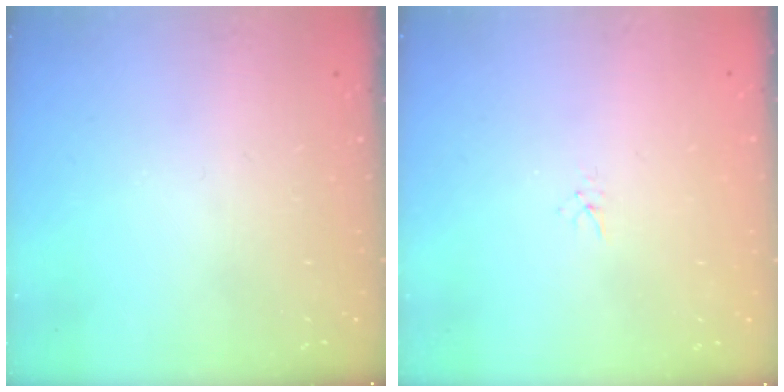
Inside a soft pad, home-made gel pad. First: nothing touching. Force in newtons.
{"total": 1.5, "press": 1.5, "slide": 0.1}